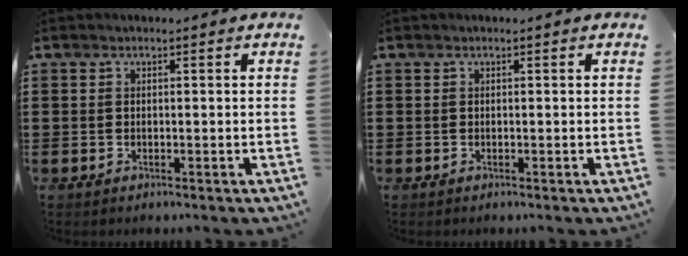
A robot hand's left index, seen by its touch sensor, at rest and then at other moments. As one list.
[{"total": 0.0}]